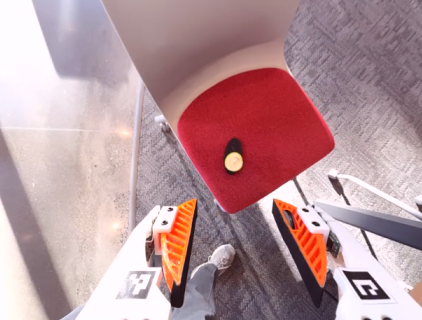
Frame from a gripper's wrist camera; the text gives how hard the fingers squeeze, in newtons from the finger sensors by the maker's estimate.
{"total": 0.0}